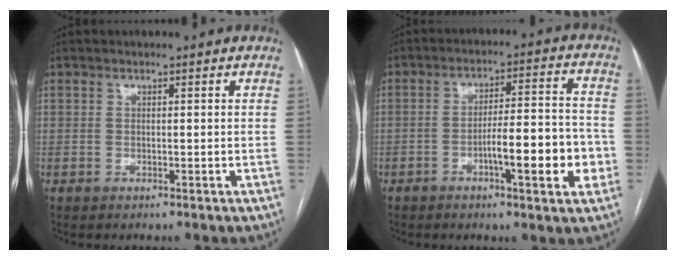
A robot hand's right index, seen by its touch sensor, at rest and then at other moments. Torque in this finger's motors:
{"motor_torque": [1.61, -0.38, 0.81, 0.15]}